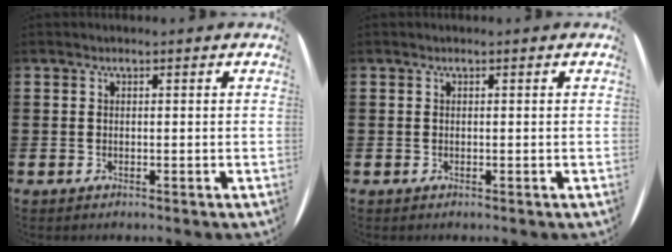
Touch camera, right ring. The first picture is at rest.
{"total": 0.0}